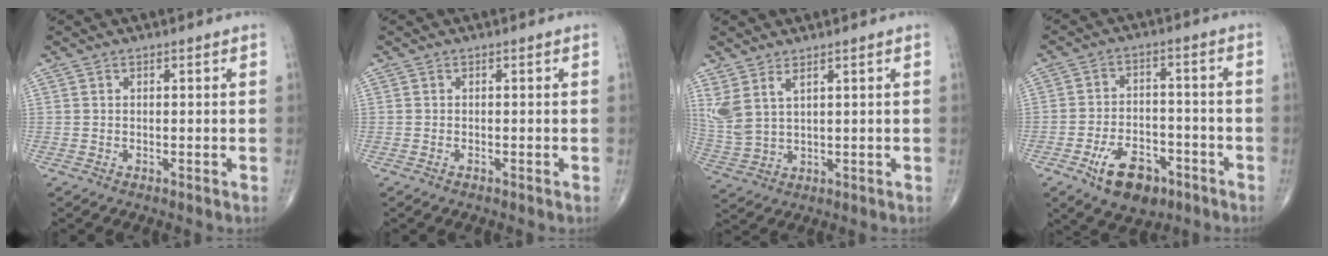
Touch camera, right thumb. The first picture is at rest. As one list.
[{"total": 0.0}, {"total": 6.7, "force": [3.5, 2.8, 5.0], "torque": [-0.122, -0.011, 0.083]}, {"total": 10.7, "force": [-5.9, 6.2, 6.6], "torque": [-0.087, 0.031, -0.091]}]